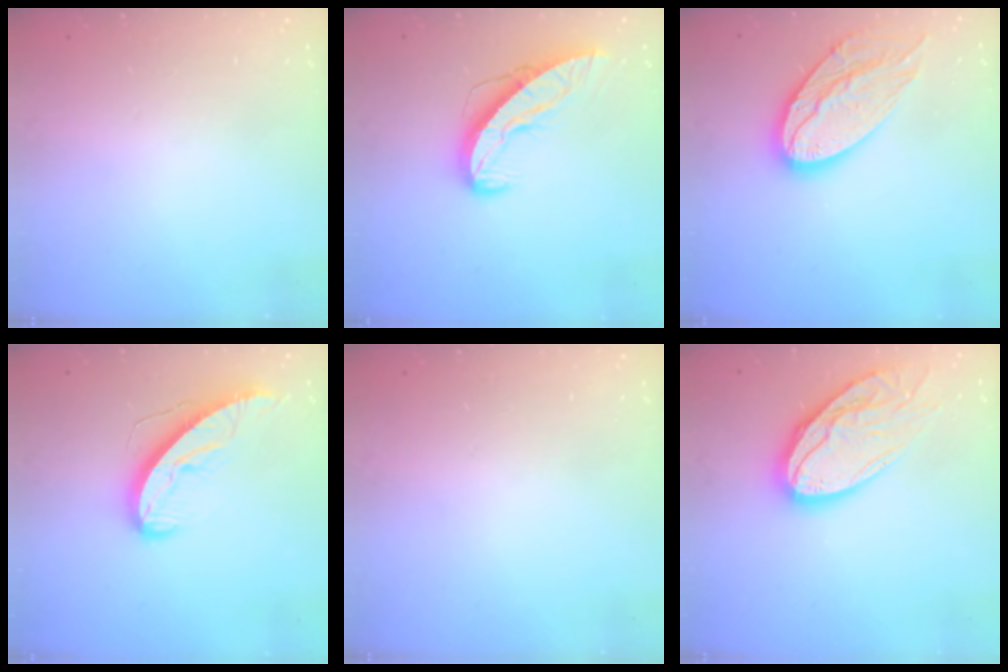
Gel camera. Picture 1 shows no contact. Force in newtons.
{"total": 9.1, "press": 9.1, "slide": 0.5}
{"total": 17.0, "press": 17.0, "slide": 1.3}
{"total": 11.1, "press": 11.1, "slide": 1.0}
{"total": 0.0}
{"total": 17.7, "press": 17.6, "slide": 1.7}